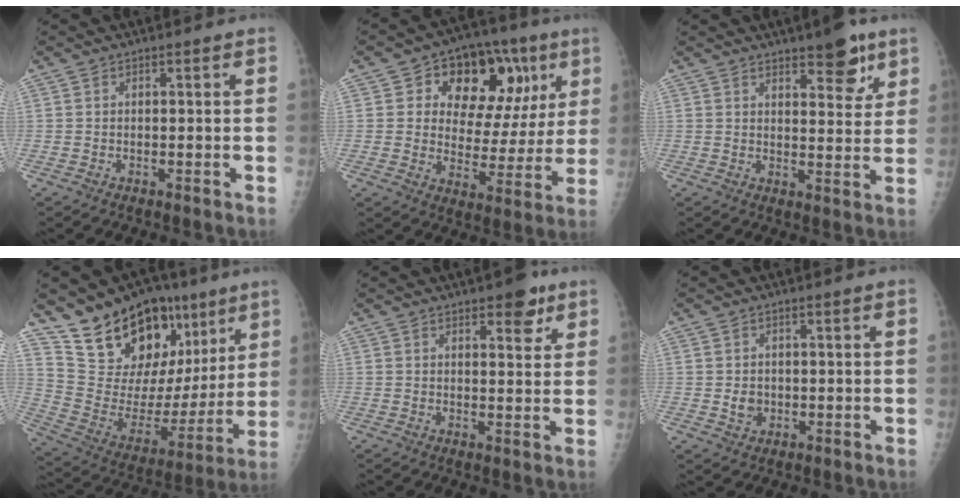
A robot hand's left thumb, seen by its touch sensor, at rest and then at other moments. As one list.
[{"total": 19.4, "force": [7.3, 11.9, 13.5], "torque": [-0.126, -0.001, 0.101]}, {"total": 8.3, "force": [5.4, 3.0, 5.6], "torque": [-0.050, -0.030, 0.073]}, {"total": 24.7, "force": [14.4, 13.9, 14.5], "torque": [-0.170, -0.035, 0.251]}, {"total": 5.6, "force": [3.4, 2.4, 3.8], "torque": [-0.029, -0.016, 0.041]}, {"total": 2.9, "force": [-0.3, 2.5, 1.4], "torque": [-0.011, 0.001, 0.000]}]